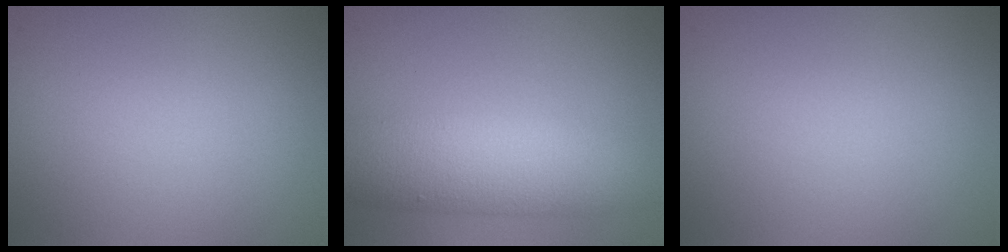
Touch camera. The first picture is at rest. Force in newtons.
{"total": 8.2, "press": 8.2, "slide": 0.4}
{"total": 0.0}